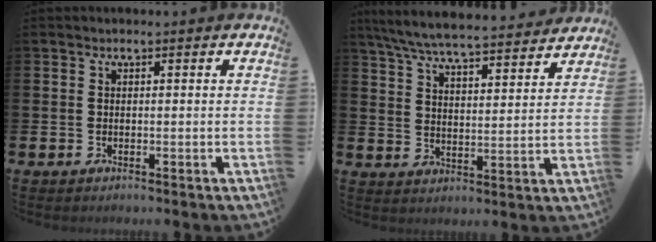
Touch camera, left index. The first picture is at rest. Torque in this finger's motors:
{"motor_torque": [1.08, -1.06, 0.60, 0.21]}